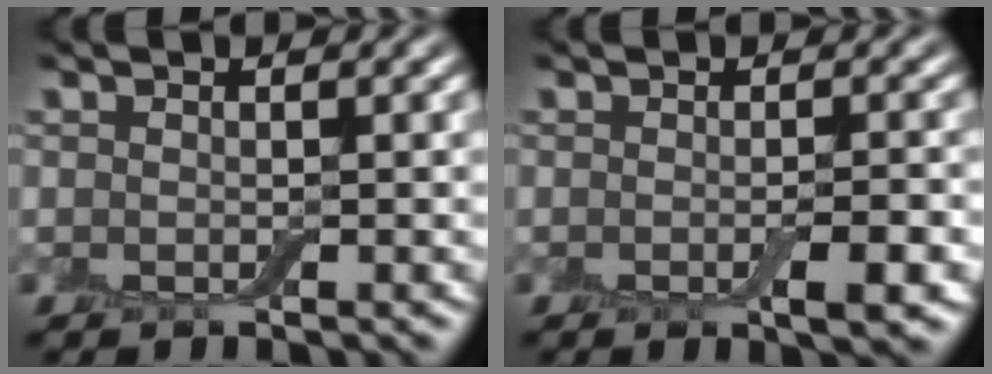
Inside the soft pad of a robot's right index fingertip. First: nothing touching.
{"total": 2.5, "force": [-0.7, 0.5, 2.3], "torque": [-0.035, -0.003, -0.010]}